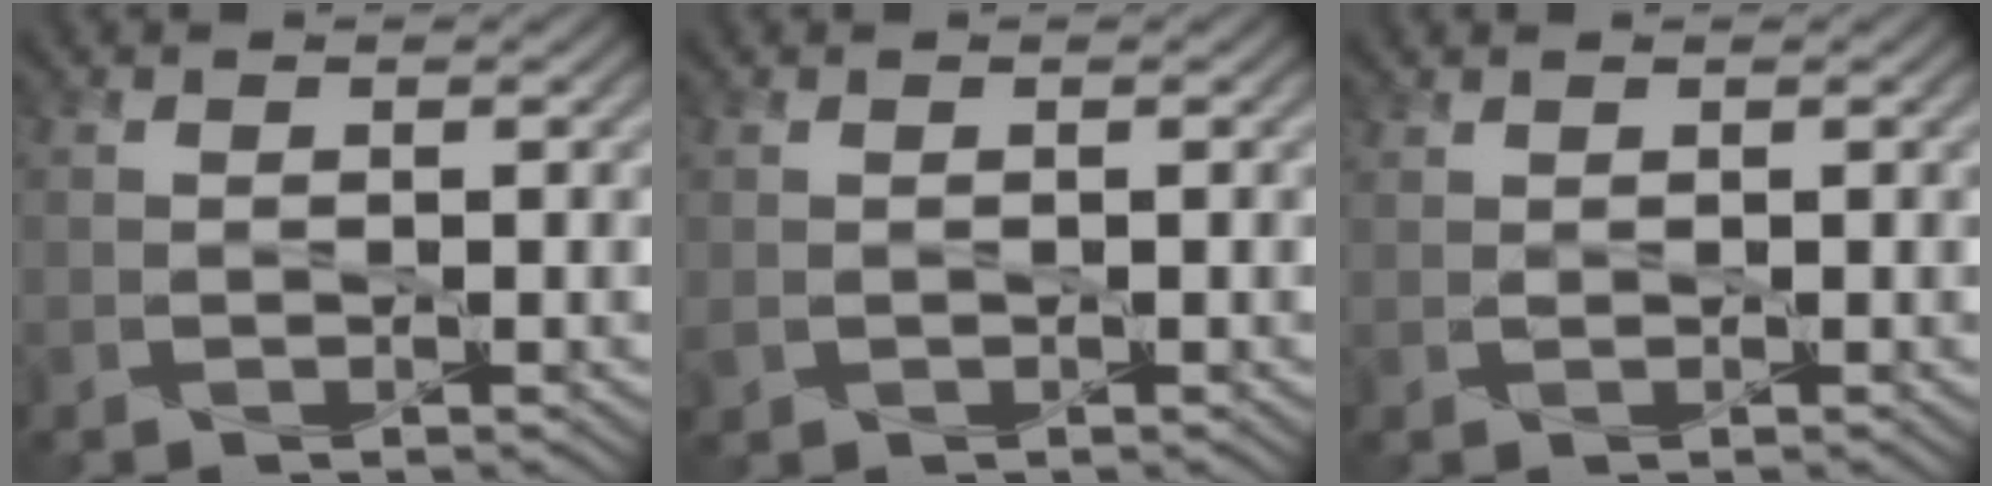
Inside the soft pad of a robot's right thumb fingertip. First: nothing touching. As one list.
[{"total": 0.7, "force": [0.0, 0.7, 0.4], "torque": [-0.013, -0.003, 0.004]}, {"total": 0.7, "force": [0.7, 0.1, 0.0], "torque": [-0.005, 0.004, 0.016]}]